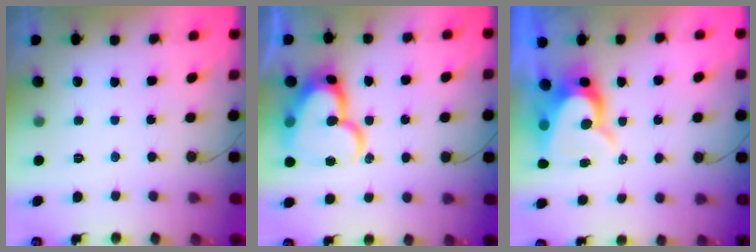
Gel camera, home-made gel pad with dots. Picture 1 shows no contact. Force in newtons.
{"total": 20.3, "press": 20.2, "slide": 2.0}
{"total": 9.4, "press": 9.4, "slide": 0.9}